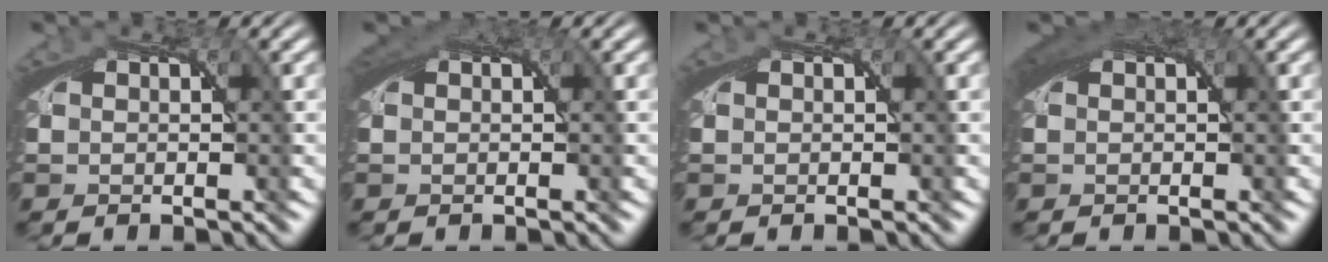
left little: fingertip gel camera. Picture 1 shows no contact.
{"total": 1.5, "force": [0.6, 0.9, 1.0], "torque": [-0.022, -0.001, 0.009]}
{"total": 0.0}
{"total": 2.3, "force": [0.8, 1.2, 1.8], "torque": [-0.037, -0.002, 0.014]}